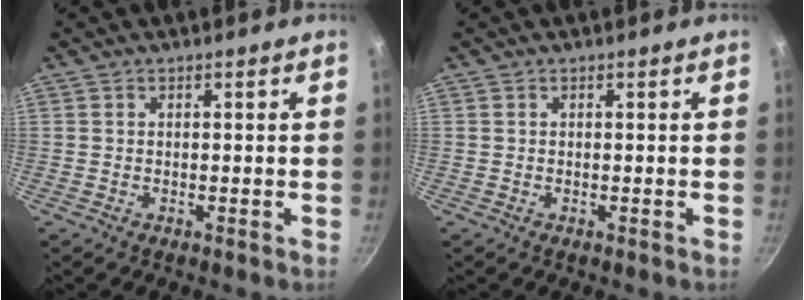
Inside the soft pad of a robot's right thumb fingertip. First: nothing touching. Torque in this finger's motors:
{"motor_torque": [-0.43, 0.05, 0.00, 0.00, -0.02]}